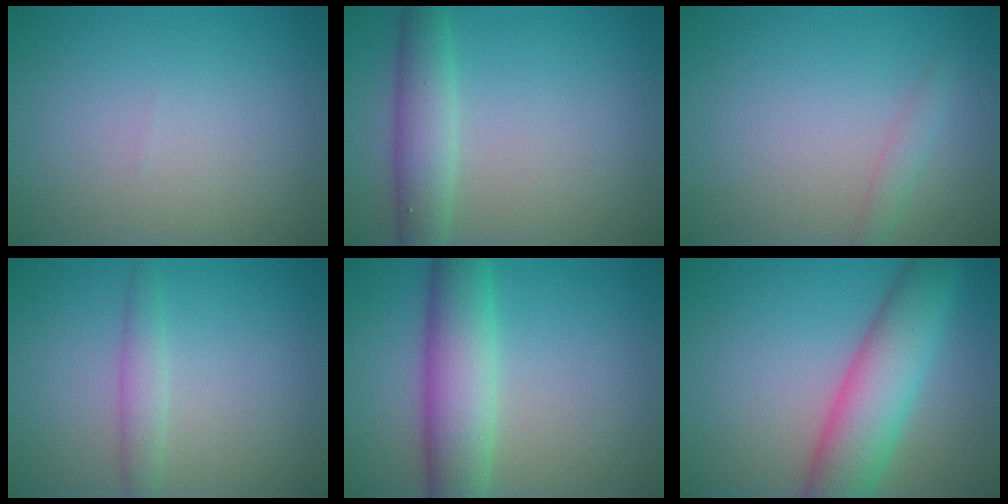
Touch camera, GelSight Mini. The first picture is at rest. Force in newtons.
{"total": 3.8, "press": 3.8, "slide": 0.1}
{"total": 1.3, "press": 1.3, "slide": 0.1}
{"total": 1.8, "press": 1.8, "slide": 0.1}
{"total": 6.6, "press": 6.6, "slide": 0.2}
{"total": 7.4, "press": 7.4, "slide": 0.2}